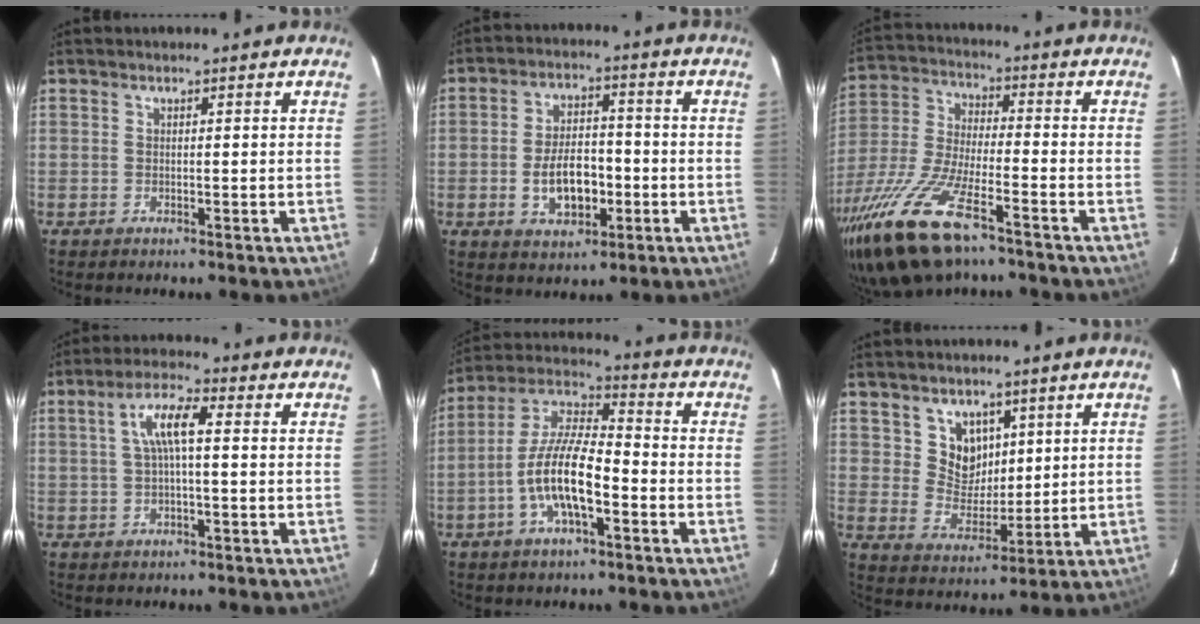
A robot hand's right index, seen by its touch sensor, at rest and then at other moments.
{"total": 9.1, "force": [-2.4, 5.1, 7.2], "torque": [-0.139, 0.012, -0.030]}
{"total": 20.6, "force": [-13.6, 6.4, 14.0], "torque": [-0.309, -0.049, -0.260]}
{"total": 6.1, "force": [0.7, 1.3, 5.9], "torque": [-0.113, 0.013, 0.015]}
{"total": 12.4, "force": [-4.5, 3.7, 11.0], "torque": [-0.224, 0.003, -0.088]}
{"total": 7.3, "force": [3.8, 6.0, 2.0], "torque": [-0.031, -0.003, 0.079]}